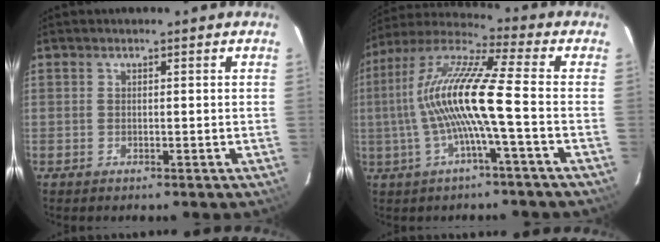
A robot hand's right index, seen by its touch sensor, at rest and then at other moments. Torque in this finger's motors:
{"motor_torque": [1.80, -0.34, 1.05, 0.21]}